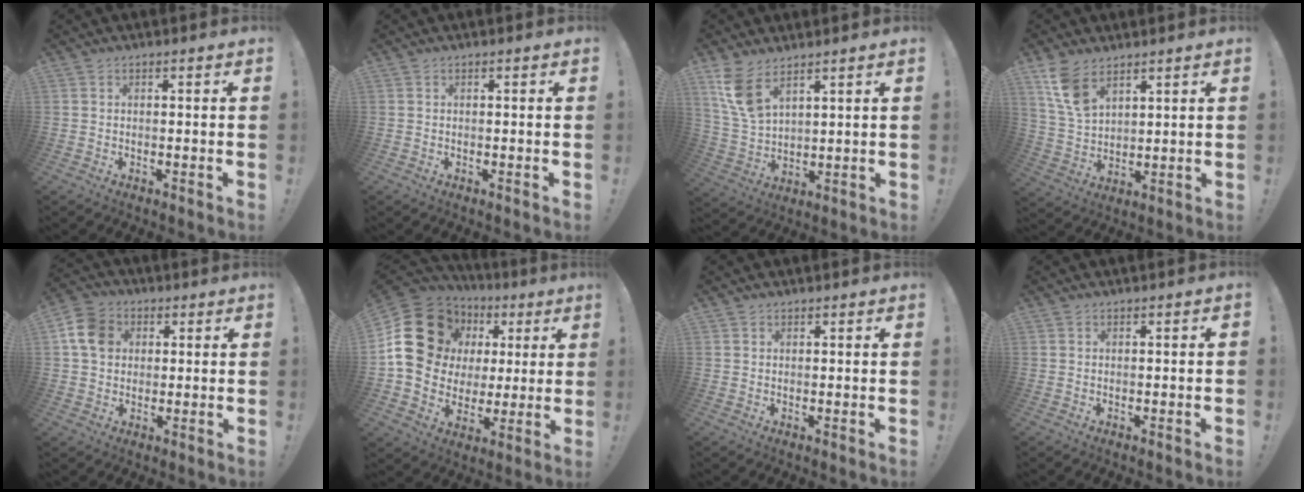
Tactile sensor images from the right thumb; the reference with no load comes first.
{"total": 0.0}
{"total": 9.5, "force": [6.2, 4.4, 5.7], "torque": [-0.105, -0.030, 0.120]}
{"total": 9.9, "force": [6.3, 5.3, 5.5], "torque": [-0.089, -0.027, 0.122]}
{"total": 10.6, "force": [3.1, 8.8, 5.0], "torque": [-0.069, 0.000, 0.063]}
{"total": 21.2, "force": [5.9, 17.1, 11.0], "torque": [-0.166, -0.020, 0.141]}
{"total": 0.5, "force": [0.5, 0.2, 0.0], "torque": [0.004, -0.002, 0.009]}
{"total": 0.6, "force": [-0.4, -0.3, 0.3], "torque": [-0.010, 0.002, -0.006]}